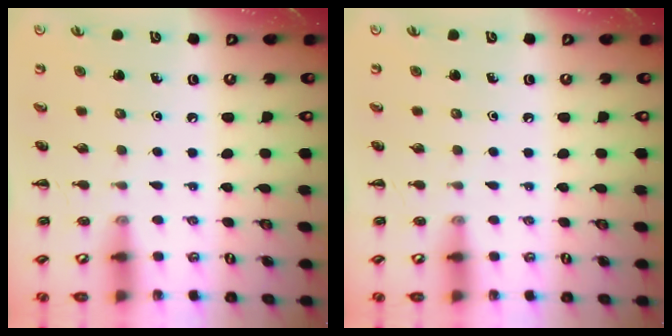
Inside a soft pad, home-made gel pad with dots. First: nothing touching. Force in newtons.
{"total": 0.0}